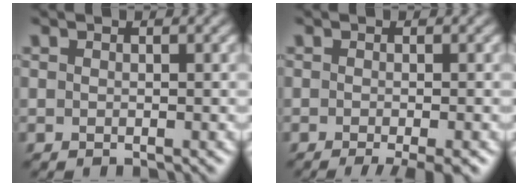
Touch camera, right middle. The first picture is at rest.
{"total": 3.4, "force": [-1.8, 0.6, 2.8], "torque": [-0.031, -0.004, -0.029]}